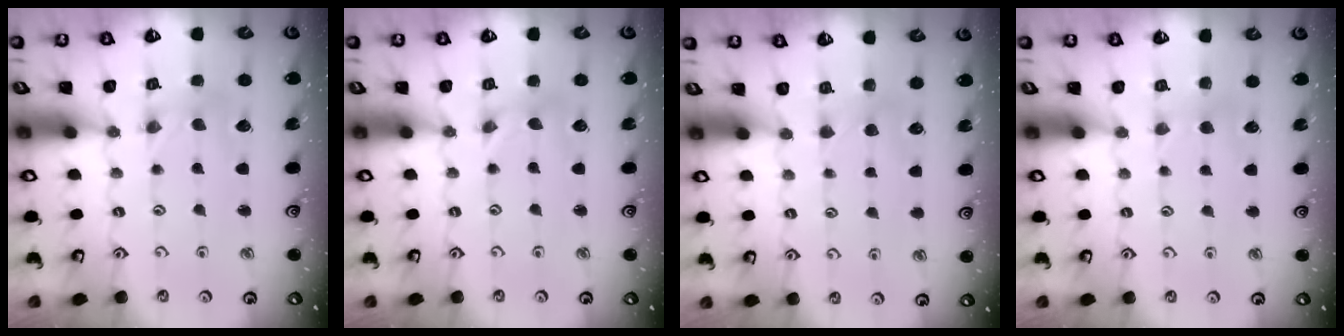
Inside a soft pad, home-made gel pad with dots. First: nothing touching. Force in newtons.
{"total": 0.0}
{"total": 3.3, "press": 3.2, "slide": 0.4}
{"total": 3.4, "press": 3.4, "slide": 0.5}